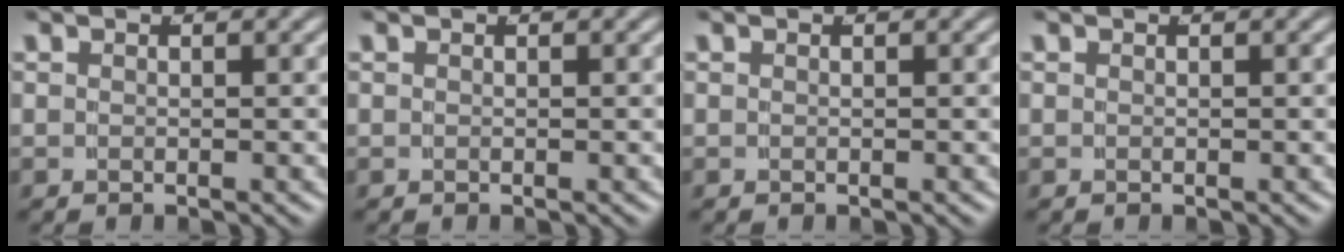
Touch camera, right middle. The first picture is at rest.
{"total": 0.0}
{"total": 0.0}
{"total": 0.0}